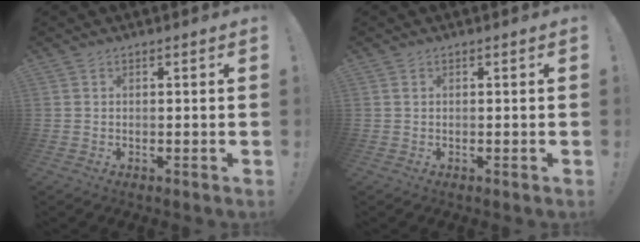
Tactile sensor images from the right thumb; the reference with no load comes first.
{"total": 0.0}